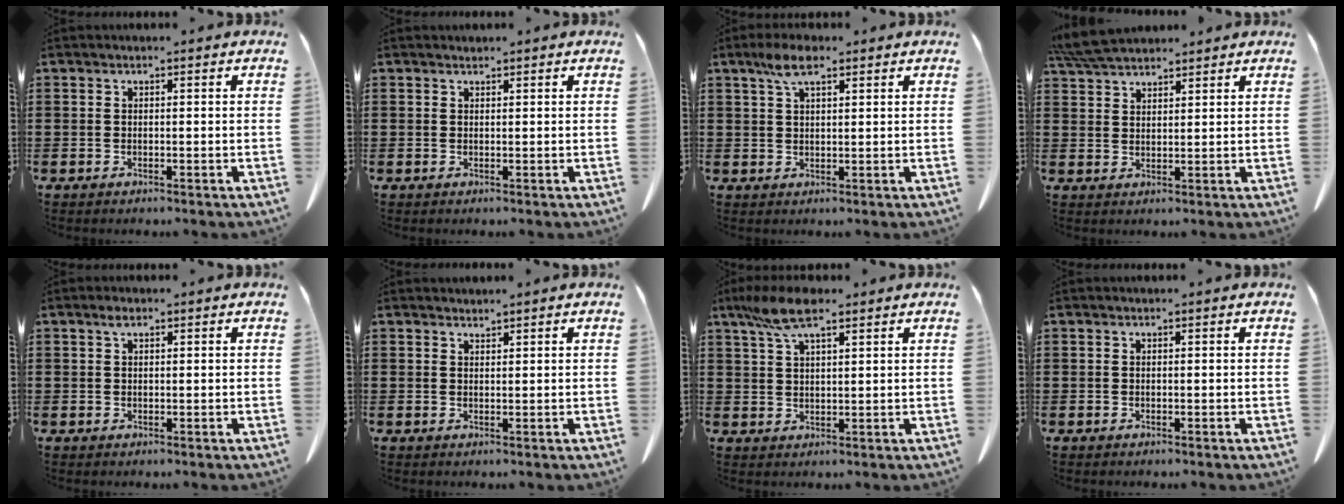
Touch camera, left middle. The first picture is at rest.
{"total": 0.7, "force": [0.6, 0.2, 0.0], "torque": [-0.001, -0.001, 0.014]}
{"total": 5.1, "force": [2.9, 1.7, 3.8], "torque": [-0.082, 0.004, 0.053]}
{"total": 5.7, "force": [5.2, 1.1, 2.1], "torque": [-0.056, -0.009, 0.100]}
{"total": 1.2, "force": [0.7, 0.6, 0.8], "torque": [-0.019, 0.003, 0.013]}
{"total": 1.2, "force": [1.2, 0.1, 0.0], "torque": [-0.002, -0.002, 0.024]}
{"total": 6.9, "force": [4.4, 2.0, 4.8], "torque": [-0.105, 0.001, 0.082]}
{"total": 0.0}